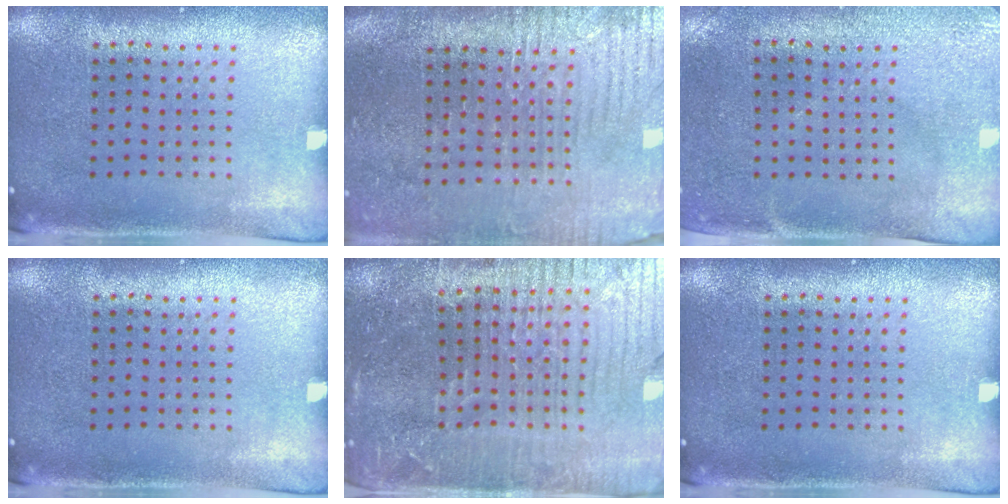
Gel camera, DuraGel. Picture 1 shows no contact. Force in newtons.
{"total": 3.7, "press": 3.4, "slide": 1.4}
{"total": 3.0, "press": 2.4, "slide": 1.8}
{"total": 0.0}
{"total": 6.2, "press": 5.5, "slide": 2.9}
{"total": 0.0}